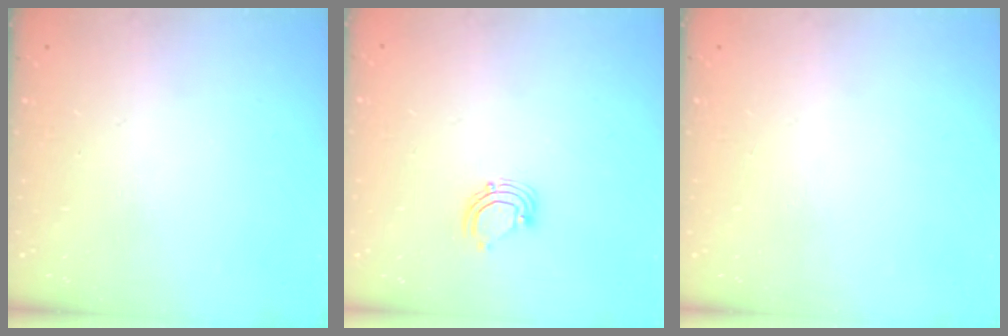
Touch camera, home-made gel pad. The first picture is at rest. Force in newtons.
{"total": 3.5, "press": 3.5, "slide": 0.2}
{"total": 0.0}